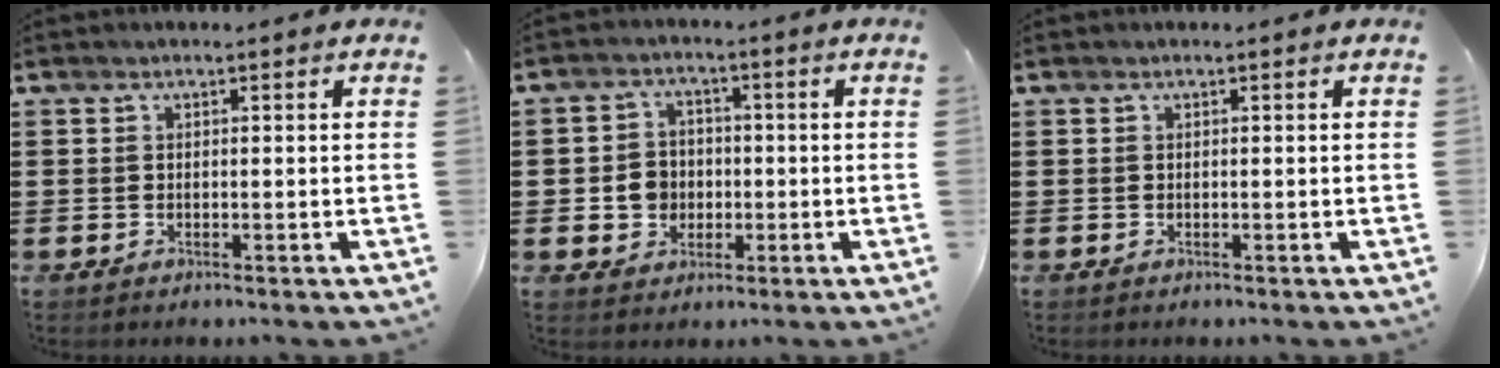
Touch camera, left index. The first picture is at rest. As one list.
[{"total": 4.4, "force": [-0.6, 4.0, 1.8], "torque": [-0.038, 0.004, -0.014]}, {"total": 0.0}]